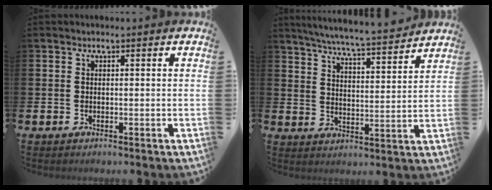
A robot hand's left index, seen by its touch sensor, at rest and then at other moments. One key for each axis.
{"total": 6.3, "fx": 6.0, "fy": -0.3, "fz": 1.7, "tx": -0.050, "ty": -0.051, "tz": 0.103}